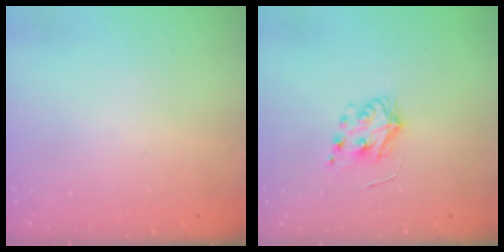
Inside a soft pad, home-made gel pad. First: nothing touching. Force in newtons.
{"total": 5.9, "press": 5.9, "slide": 0.6}